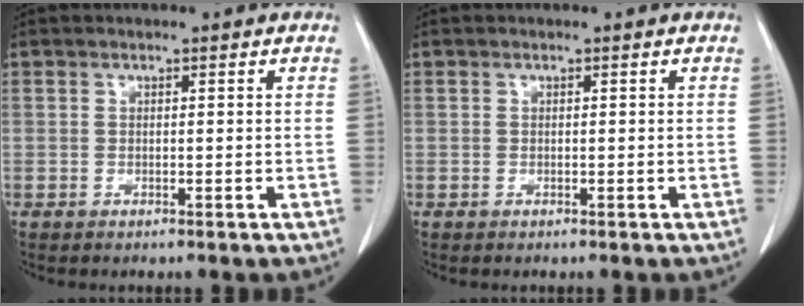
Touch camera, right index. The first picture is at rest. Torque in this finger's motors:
{"motor_torque": [-0.01, 0.01, 0.00, 0.00]}